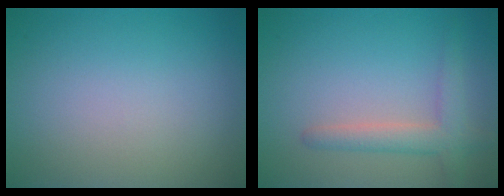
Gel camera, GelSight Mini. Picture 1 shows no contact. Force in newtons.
{"total": 2.9, "press": 2.9, "slide": 0.2}